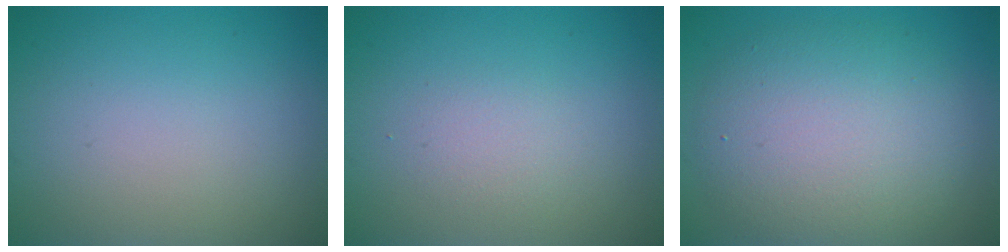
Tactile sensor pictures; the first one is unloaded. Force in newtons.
{"total": 1.5, "press": 1.4, "slide": 0.1}
{"total": 7.2, "press": 7.2, "slide": 0.3}